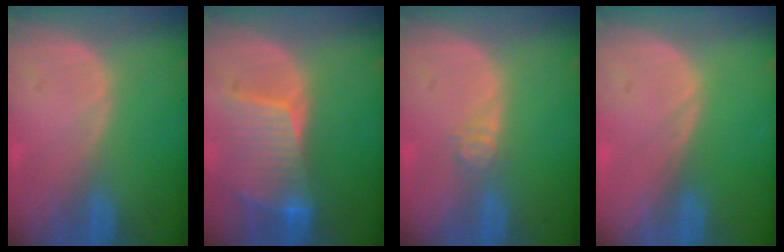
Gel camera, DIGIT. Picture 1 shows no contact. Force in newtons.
{"total": 8.3, "press": 7.8, "slide": 2.9}
{"total": 2.7, "press": 2.2, "slide": 1.5}
{"total": 0.0}